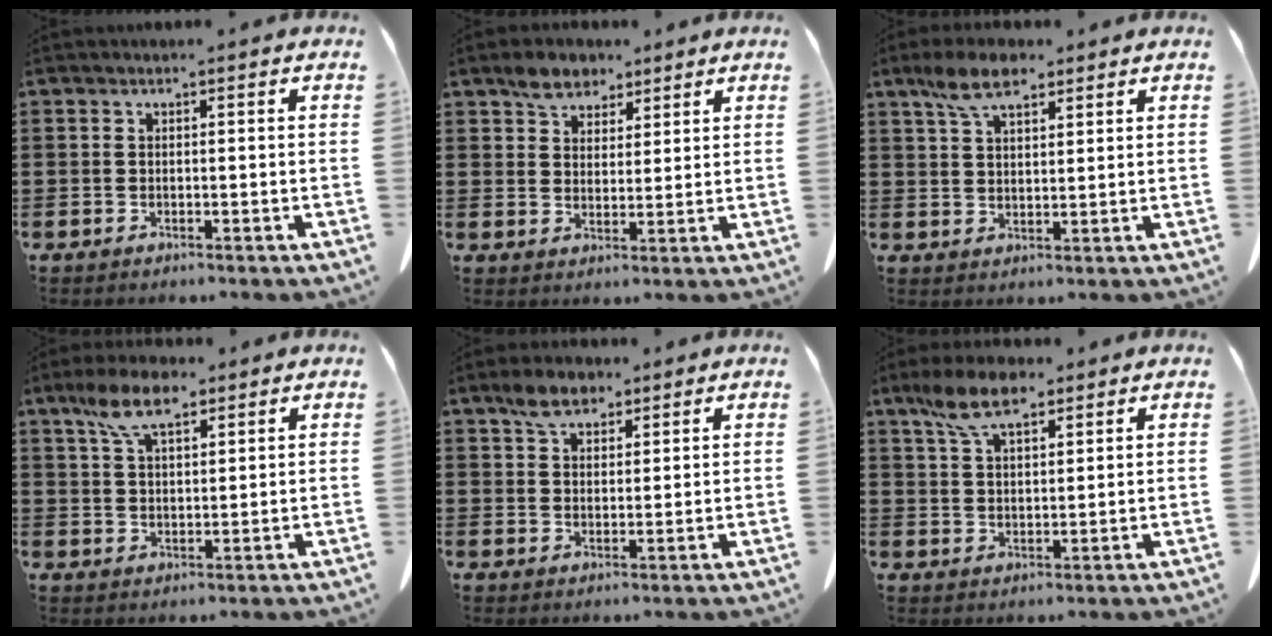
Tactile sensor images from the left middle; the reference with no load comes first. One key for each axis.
{"total": 5.0, "fx": 3.8, "fy": 2.8, "fz": 1.5, "tx": -0.035, "ty": 0.005, "tz": 0.072}
{"total": 6.6, "fx": 4.5, "fy": 2.5, "fz": 4.1, "tx": -0.093, "ty": 0.002, "tz": 0.084}
{"total": 7.8, "fx": 5.2, "fy": 2.8, "fz": 5.1, "tx": -0.113, "ty": 0.001, "tz": 0.095}
{"total": 5.1, "fx": 3.8, "fy": 2.5, "fz": 2.4, "tx": -0.051, "ty": 0.004, "tz": 0.070}
{"total": 7.9, "fx": 5.5, "fy": 2.9, "fz": 4.8, "tx": -0.110, "ty": -0.001, "tz": 0.104}